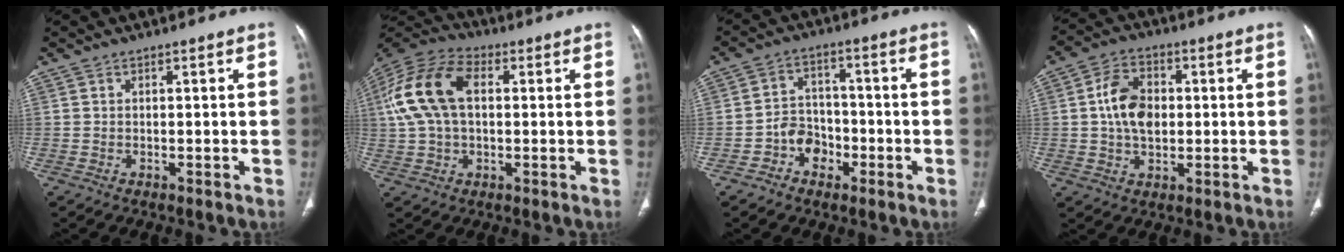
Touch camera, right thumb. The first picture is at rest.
{"total": 15.0, "force": [2.6, 9.2, 11.5], "torque": [-0.239, 0.031, 0.043]}
{"total": 6.4, "force": [-2.8, 5.2, 2.5], "torque": [-0.005, 0.033, -0.053]}
{"total": 9.3, "force": [0.7, 6.4, 6.8], "torque": [-0.106, 0.009, 0.009]}